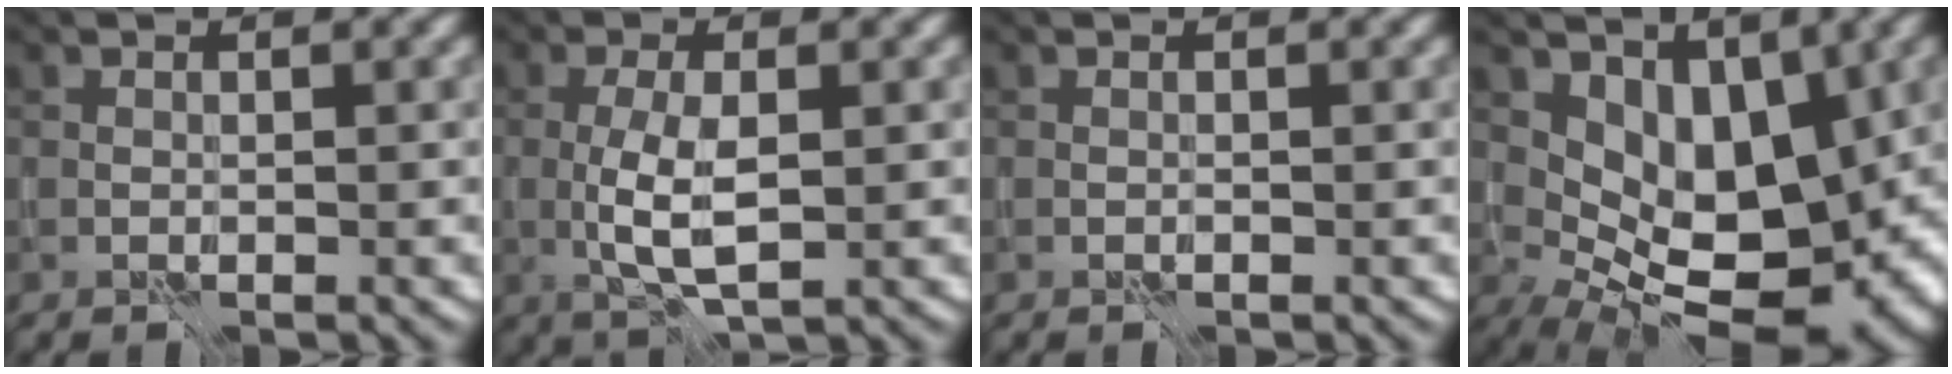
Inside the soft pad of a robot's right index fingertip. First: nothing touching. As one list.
[{"total": 3.9, "force": [-0.3, 1.2, 3.7], "torque": [-0.081, -0.002, -0.007]}, {"total": 0.0}, {"total": 9.6, "force": [1.4, 5.5, 7.7], "torque": [-0.114, -0.020, 0.033]}]